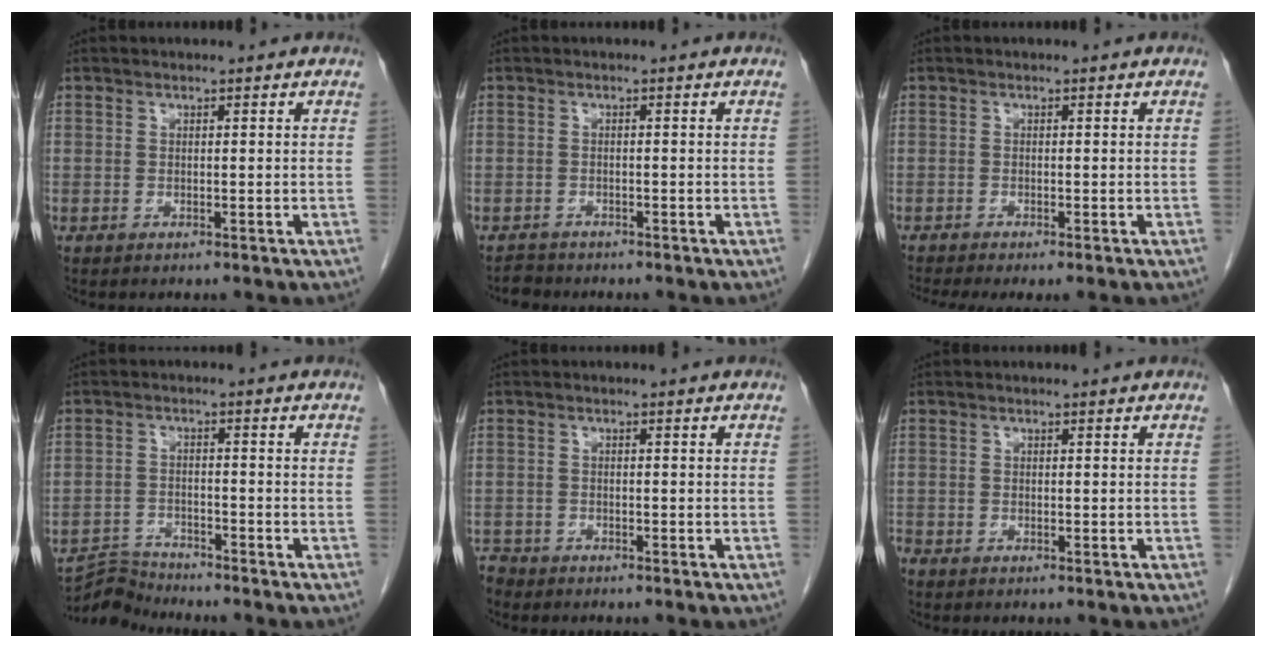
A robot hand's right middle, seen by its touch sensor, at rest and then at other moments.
{"total": 1.3, "force": [-1.2, 0.4, -0.3], "torque": [-0.001, -0.003, -0.020]}
{"total": 4.1, "force": [-3.3, 0.2, 2.4], "torque": [-0.033, -0.010, -0.055]}
{"total": 4.2, "force": [-4.1, -0.4, -0.9], "torque": [0.012, -0.009, -0.075]}
{"total": 2.3, "force": [-2.2, 0.7, 0.0], "torque": [-0.003, -0.005, -0.042]}
{"total": 0.9, "force": [-0.7, 0.4, 0.4], "torque": [-0.014, -0.002, -0.015]}